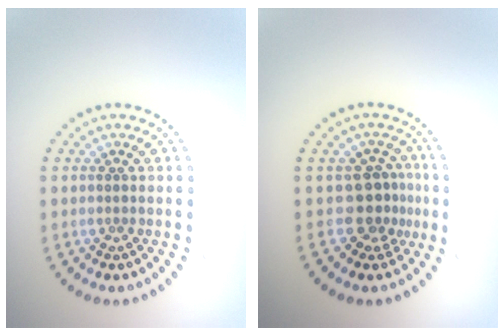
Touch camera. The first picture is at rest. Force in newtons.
{"total": 2.8, "press": 2.0, "slide": 1.9}